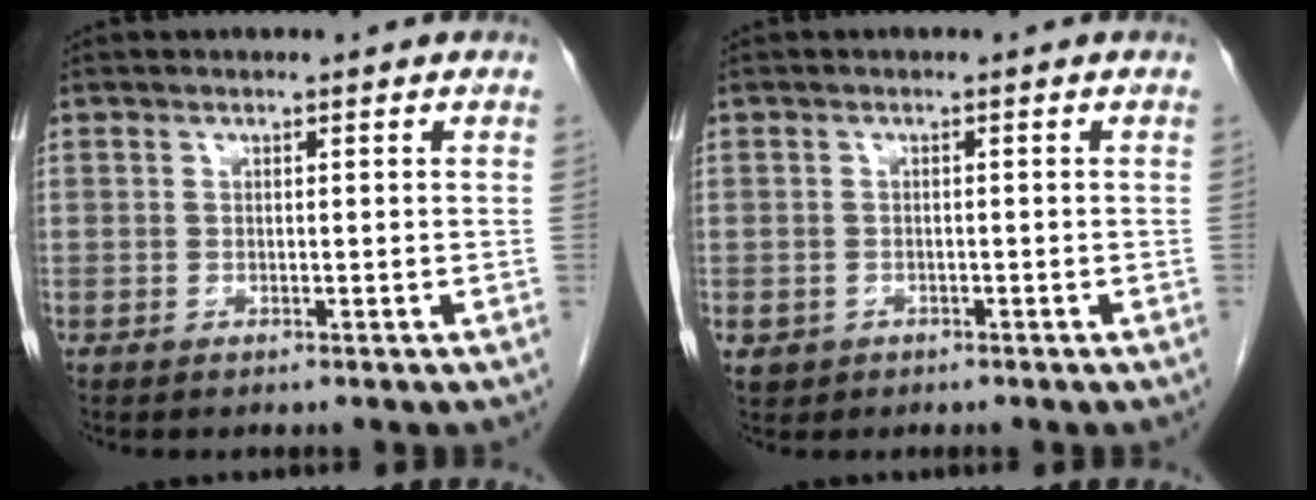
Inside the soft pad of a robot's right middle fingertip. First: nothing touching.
{"total": 2.3, "force": [-1.2, 2.0, 0.4], "torque": [-0.007, 0.003, -0.015]}